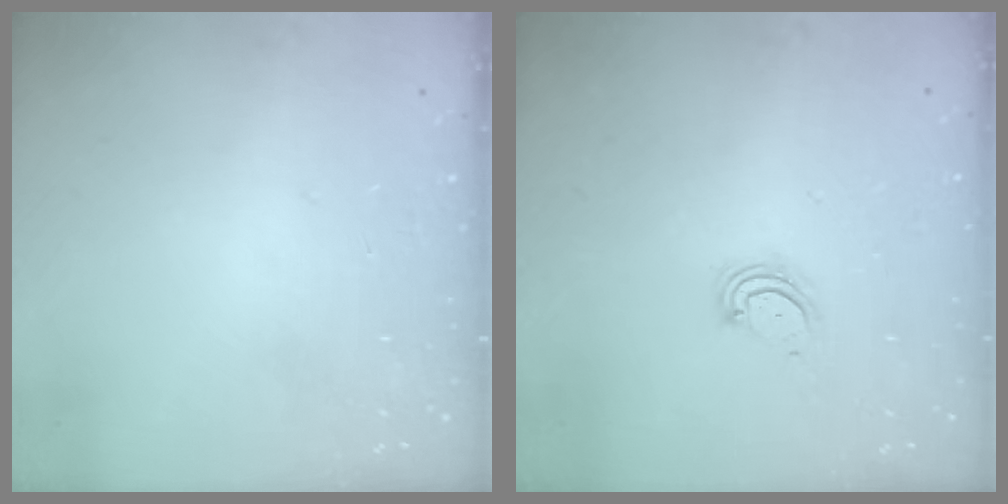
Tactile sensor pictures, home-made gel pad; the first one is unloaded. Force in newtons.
{"total": 3.3, "press": 3.2, "slide": 0.7}